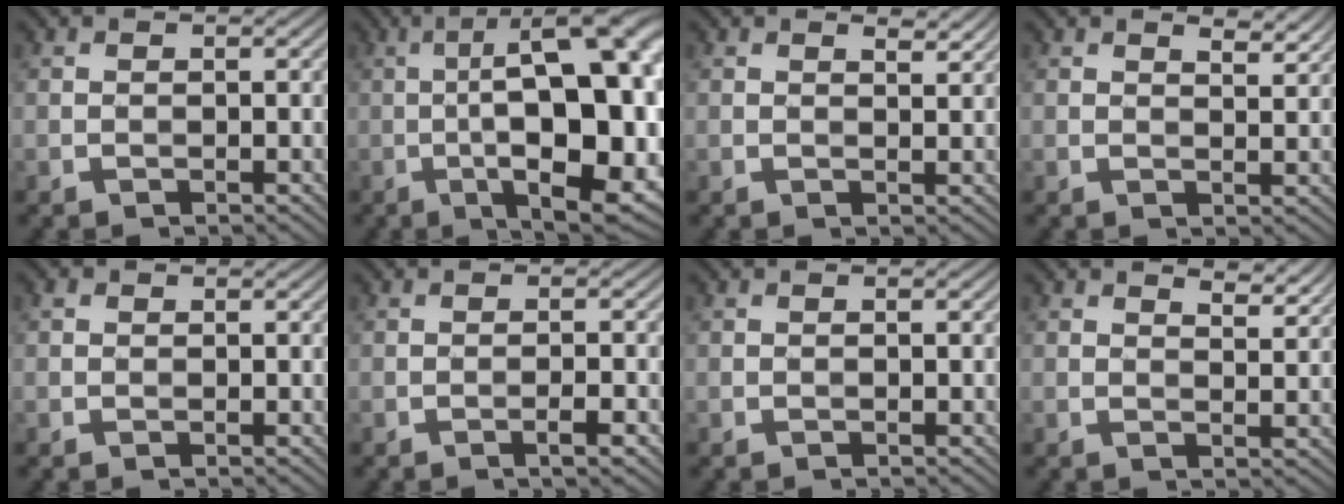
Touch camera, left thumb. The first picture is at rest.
{"total": 19.1, "force": [-2.0, 6.5, 17.8], "torque": [-0.250, 0.010, -0.029]}
{"total": 1.8, "force": [1.4, 0.4, 1.1], "torque": [-0.020, -0.006, 0.028]}
{"total": 3.0, "force": [2.4, 0.8, 1.7], "torque": [-0.031, -0.005, 0.044]}
{"total": 0.8, "force": [0.3, 0.7, 0.4], "torque": [-0.007, 0.002, 0.004]}
{"total": 1.7, "force": [-1.1, -0.1, 1.3], "torque": [-0.025, 0.008, -0.017]}
{"total": 0.0}
{"total": 3.9, "force": [3.1, 1.1, 2.0], "torque": [-0.036, -0.005, 0.053]}